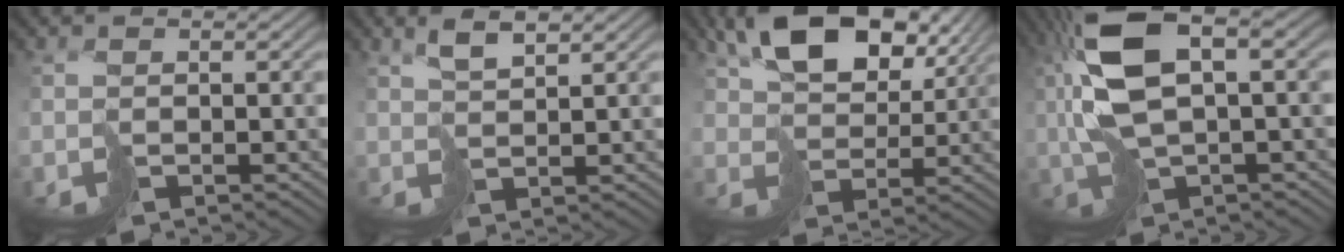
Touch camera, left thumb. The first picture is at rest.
{"total": 3.2, "force": [2.1, 0.8, 2.3], "torque": [-0.052, 0.005, 0.042]}
{"total": 12.4, "force": [6.5, 7.1, 7.8], "torque": [-0.158, 0.007, 0.121]}
{"total": 12.2, "force": [2.0, 5.1, 10.9], "torque": [-0.242, 0.004, 0.041]}